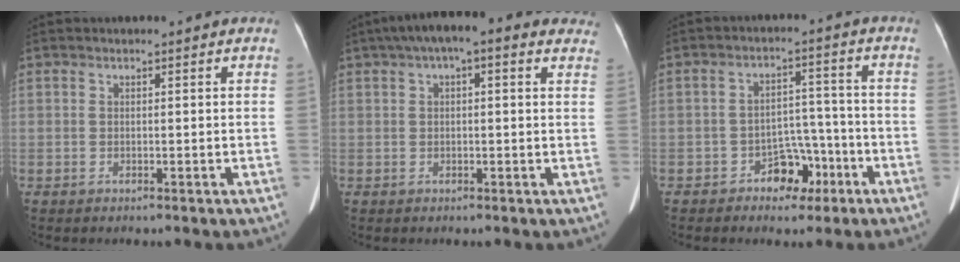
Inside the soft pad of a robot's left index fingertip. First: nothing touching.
{"total": 11.1, "force": [7.0, 3.4, 7.8], "torque": [-0.108, 0.049, 0.085]}
{"total": 5.7, "force": [-3.4, 3.6, 2.9], "torque": [-0.038, 0.023, -0.052]}